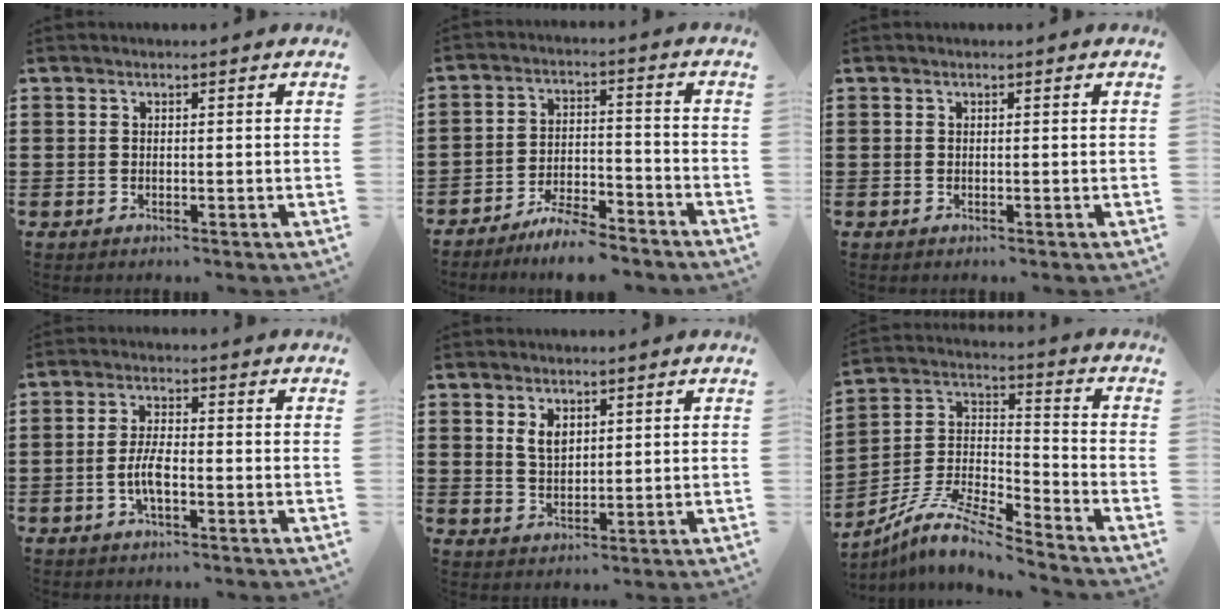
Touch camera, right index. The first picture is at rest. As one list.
[{"total": 6.1, "force": [-5.8, 0.5, 1.8], "torque": [-0.034, 0.008, -0.111]}, {"total": 0.0}, {"total": 4.3, "force": [-1.3, 1.4, 3.8], "torque": [-0.089, -0.002, -0.030]}, {"total": 3.2, "force": [1.6, 1.9, 1.9], "torque": [-0.036, 0.003, 0.027]}, {"total": 9.0, "force": [-8.0, 1.1, 3.8], "torque": [-0.091, 0.002, -0.166]}]